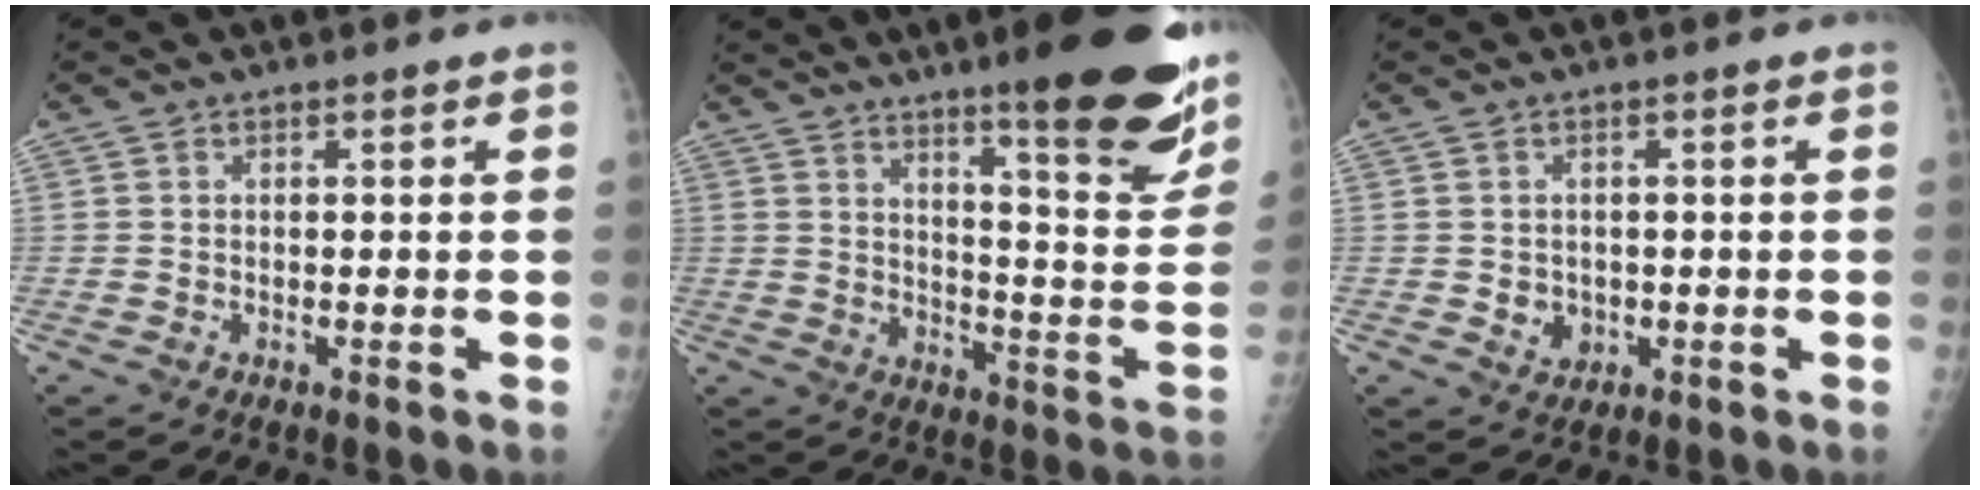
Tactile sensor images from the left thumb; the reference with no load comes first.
{"total": 22.4, "force": [14.3, 3.9, 16.8], "torque": [-0.195, -0.085, 0.202]}
{"total": 3.0, "force": [-0.3, 2.7, 1.3], "torque": [-0.007, 0.000, 0.006]}